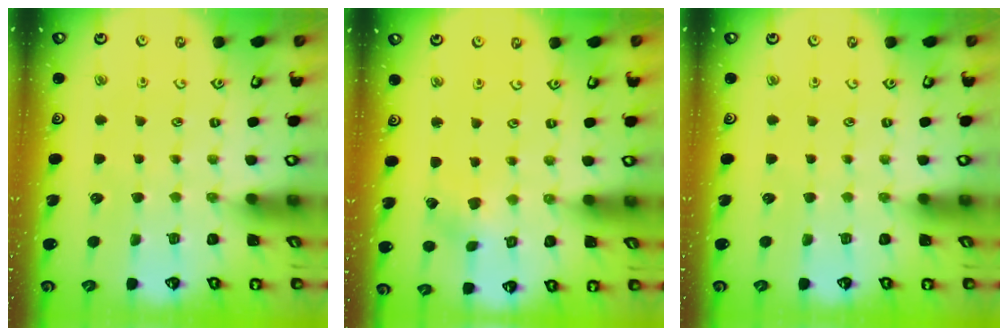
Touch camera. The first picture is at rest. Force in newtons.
{"total": 2.1, "press": 2.1, "slide": 0.3}
{"total": 0.0}